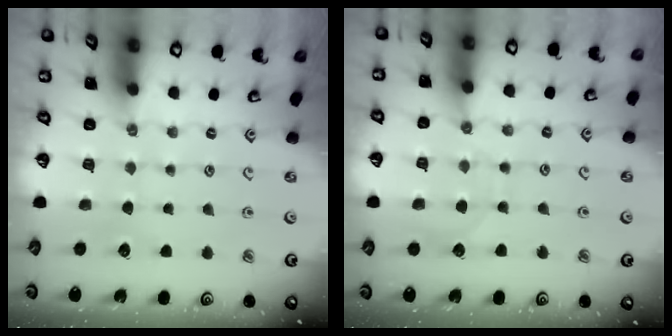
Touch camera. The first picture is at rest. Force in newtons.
{"total": 5.1, "press": 5.0, "slide": 0.5}